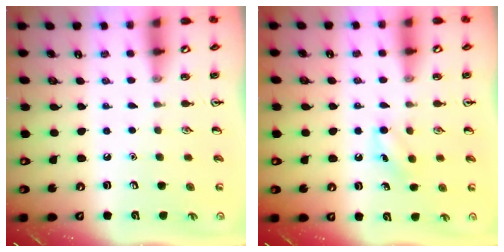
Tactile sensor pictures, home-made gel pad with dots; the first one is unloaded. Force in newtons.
{"total": 5.0, "press": 4.7, "slide": 1.7}